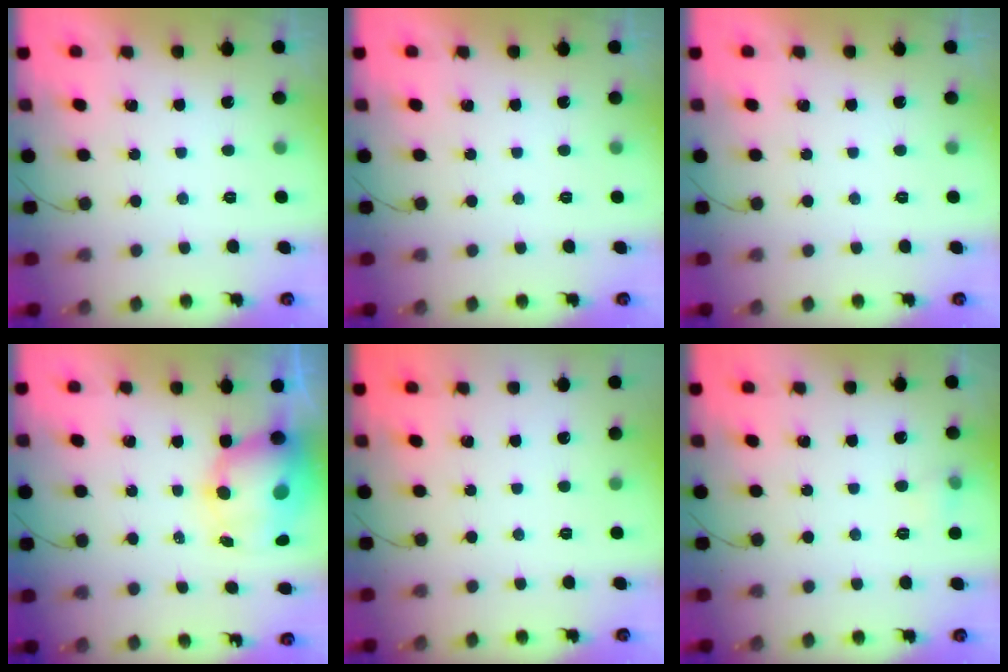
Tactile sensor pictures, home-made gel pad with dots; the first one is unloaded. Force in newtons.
{"total": 0.0}
{"total": 0.0}
{"total": 11.0, "press": 10.6, "slide": 2.9}
{"total": 0.0}
{"total": 4.8, "press": 4.5, "slide": 1.6}